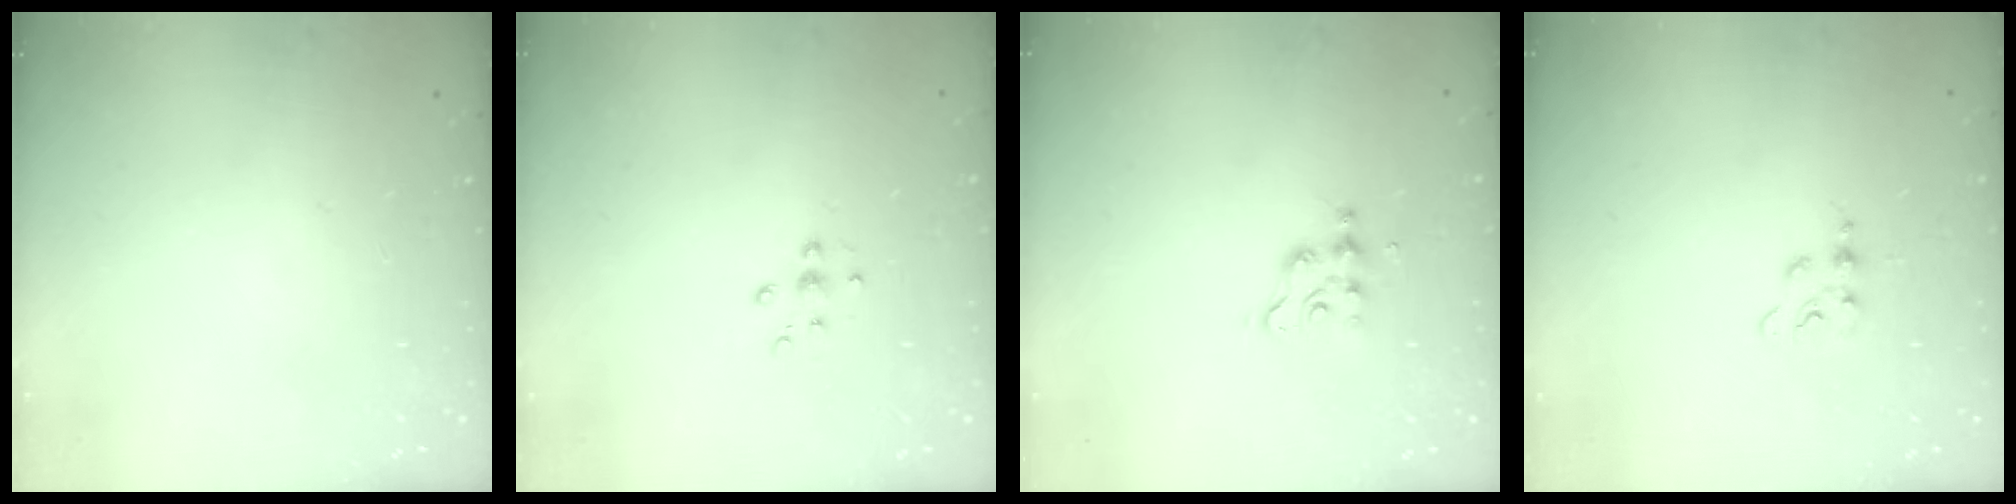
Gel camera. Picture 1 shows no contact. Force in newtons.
{"total": 5.7, "press": 5.5, "slide": 1.3}
{"total": 3.1, "press": 3.1, "slide": 0.1}
{"total": 3.9, "press": 3.9, "slide": 0.5}